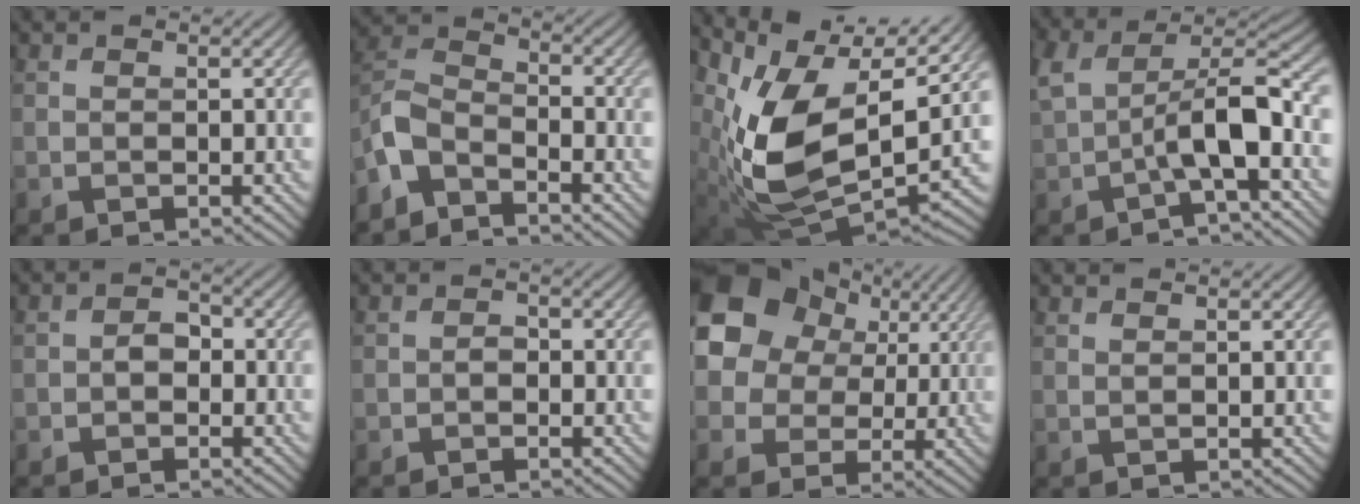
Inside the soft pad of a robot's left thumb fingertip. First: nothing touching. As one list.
[{"total": 6.0, "force": [-4.5, 2.4, 3.2], "torque": [-0.071, 0.002, -0.110]}, {"total": 13.9, "force": [4.0, 7.5, 11.0], "torque": [-0.236, -0.014, 0.084]}, {"total": 8.2, "force": [-0.8, 3.3, 7.5], "torque": [-0.139, 0.014, -0.019]}, {"total": 1.7, "force": [-0.6, 1.3, 1.0], "torque": [-0.014, 0.009, -0.017]}, {"total": 0.8, "force": [-0.4, 0.5, 0.4], "torque": [-0.006, 0.006, -0.012]}, {"total": 15.5, "force": [5.3, 13.1, 6.5], "torque": [-0.194, 0.039, 0.079]}, {"total": 0.9, "force": [0.8, -0.2, 0.2], "torque": [-0.006, 0.005, 0.015]}]